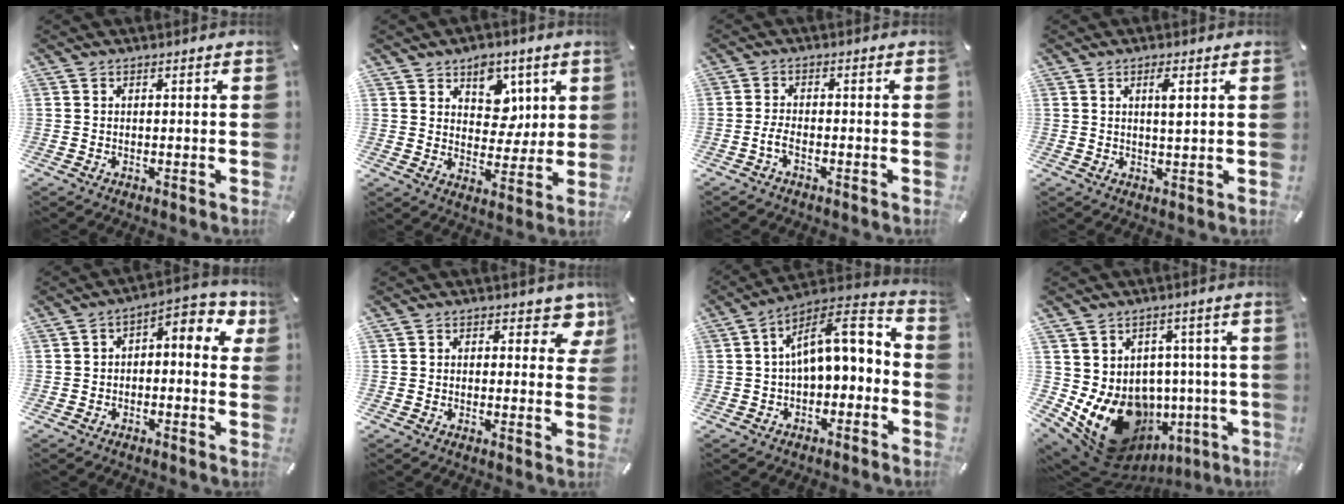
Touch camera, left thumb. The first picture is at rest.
{"total": 9.1, "force": [4.2, 7.3, 3.4], "torque": [-0.038, -0.021, 0.073]}
{"total": 3.0, "force": [-1.6, 1.2, 2.2], "torque": [-0.051, 0.004, -0.032]}
{"total": 3.2, "force": [1.2, 0.6, 3.0], "torque": [-0.054, 0.000, 0.015]}
{"total": 5.9, "force": [0.4, 3.5, 4.7], "torque": [-0.058, -0.007, -0.002]}
{"total": 5.8, "force": [2.8, 3.7, 3.4], "torque": [-0.026, -0.011, 0.042]}
{"total": 12.1, "force": [2.9, 6.7, 9.7], "torque": [-0.152, -0.010, 0.054]}
{"total": 15.1, "force": [-5.2, 11.5, 8.3], "torque": [-0.150, 0.004, -0.069]}